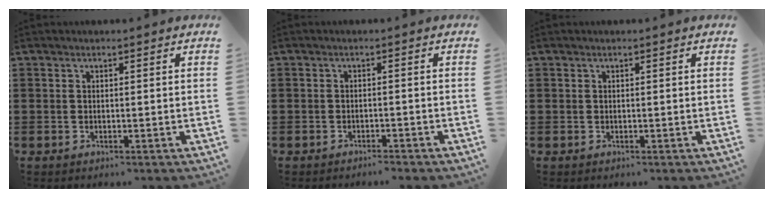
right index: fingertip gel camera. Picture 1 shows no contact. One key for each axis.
{"total": 1.2, "fx": -1.2, "fy": 0.0, "fz": 0.3, "tx": -0.009, "ty": 0.002, "tz": -0.023}
{"total": 0.0}